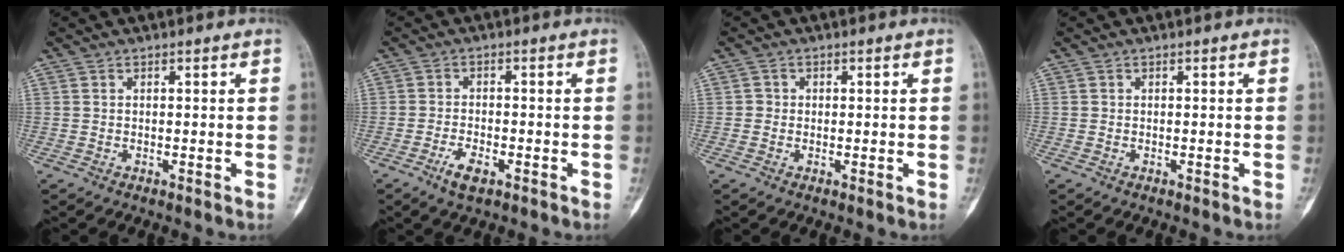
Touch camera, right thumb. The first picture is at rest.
{"total": 3.8, "force": [-2.1, 1.6, 2.8], "torque": [-0.054, 0.007, -0.038]}
{"total": 1.0, "force": [-0.1, 1.0, 0.2], "torque": [0.003, 0.004, -0.002]}
{"total": 0.0}